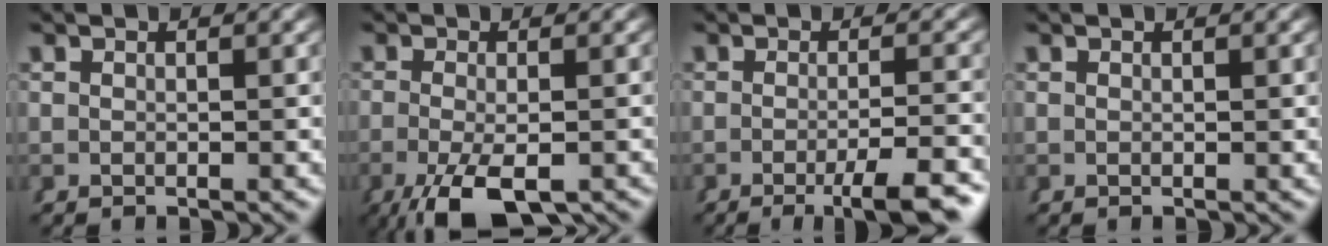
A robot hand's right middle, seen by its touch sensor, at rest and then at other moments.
{"total": 6.1, "force": [-3.9, 1.8, 4.3], "torque": [-0.082, -0.027, -0.046]}
{"total": 5.7, "force": [-3.5, 0.6, 4.5], "torque": [-0.054, -0.006, -0.052]}
{"total": 0.0}